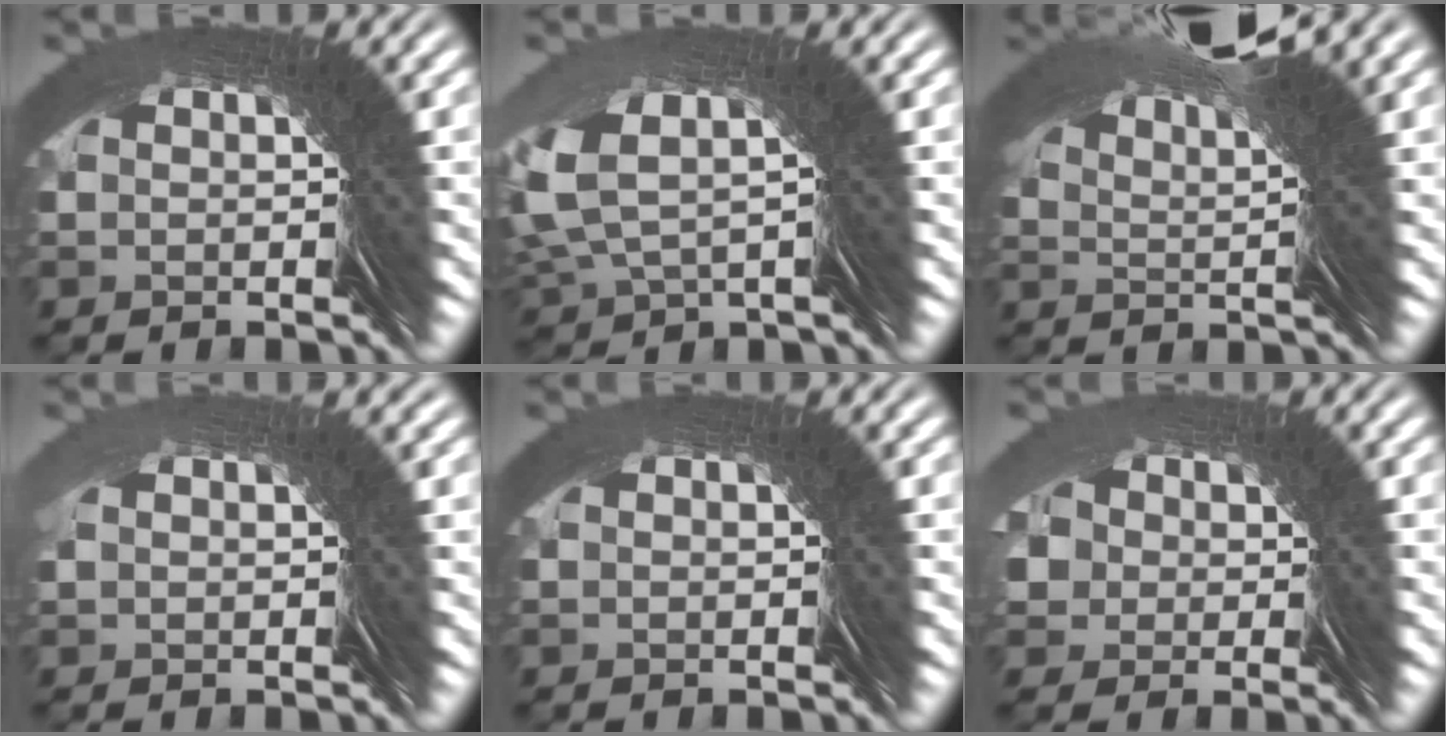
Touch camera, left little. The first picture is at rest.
{"total": 3.0, "force": [2.3, 1.2, 1.5], "torque": [-0.050, 0.015, 0.030]}
{"total": 6.9, "force": [5.5, -3.1, 3.0], "torque": [-0.057, 0.057, 0.079]}
{"total": 2.3, "force": [0.6, -1.7, -1.4], "torque": [0.030, 0.013, 0.009]}
{"total": 0.0}
{"total": 5.8, "force": [1.2, 4.4, 3.5], "torque": [-0.059, -0.004, 0.018]}